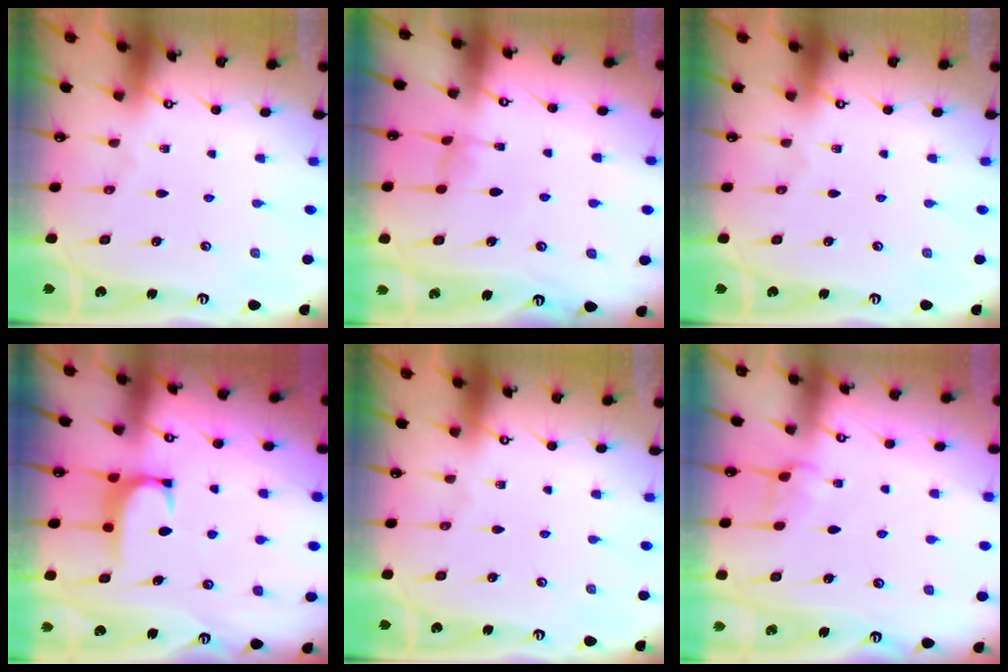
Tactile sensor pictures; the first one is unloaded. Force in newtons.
{"total": 1.5, "press": 1.5, "slide": 0.4}
{"total": 0.0}
{"total": 1.6, "press": 1.6, "slide": 0.5}
{"total": 0.0}
{"total": 2.1, "press": 2.0, "slide": 0.6}